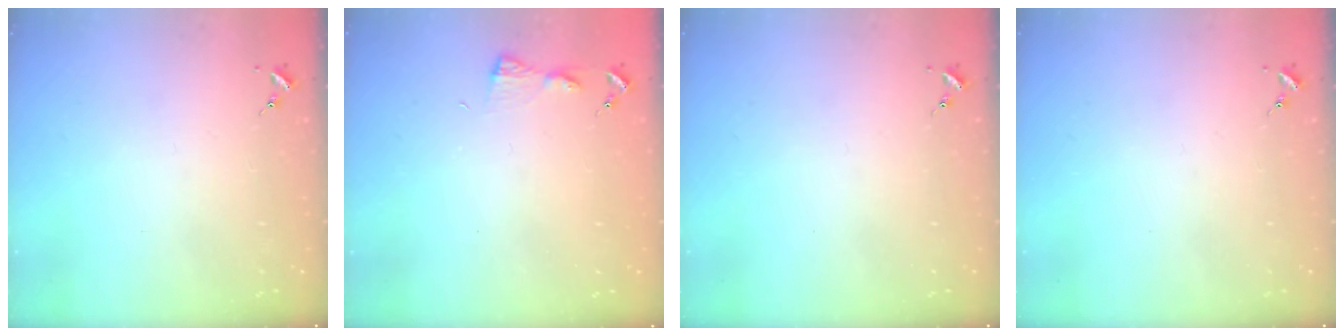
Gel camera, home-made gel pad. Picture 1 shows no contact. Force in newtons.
{"total": 4.2, "press": 4.2, "slide": 0.5}
{"total": 0.0}
{"total": 0.0}